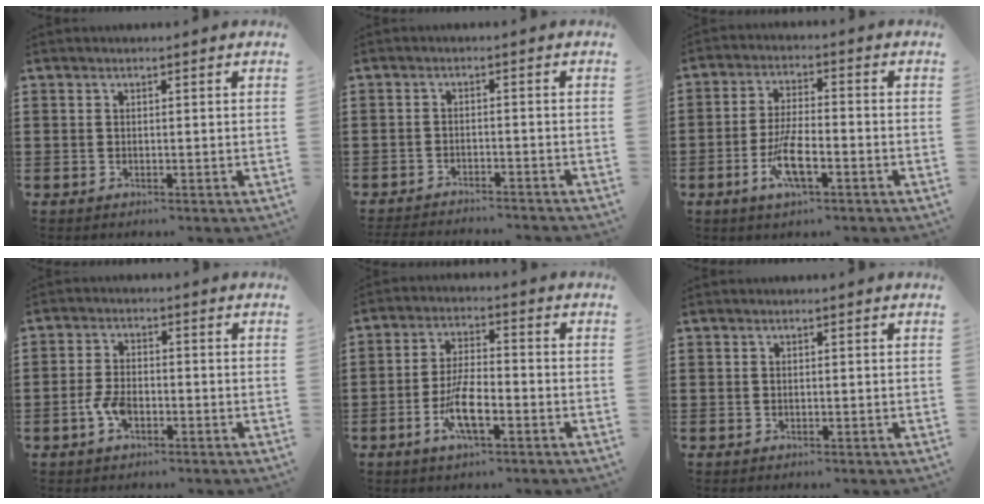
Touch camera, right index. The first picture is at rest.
{"total": 2.6, "force": [-2.6, -0.1, -0.1], "torque": [-0.002, 0.000, -0.055]}
{"total": 7.0, "force": [-2.9, 2.1, 6.0], "torque": [-0.139, -0.013, -0.058]}
{"total": 4.0, "force": [-1.6, 2.0, 3.0], "torque": [-0.076, -0.005, -0.033]}
{"total": 7.3, "force": [-2.9, 2.3, 6.2], "torque": [-0.134, -0.008, -0.056]}
{"total": 0.0}